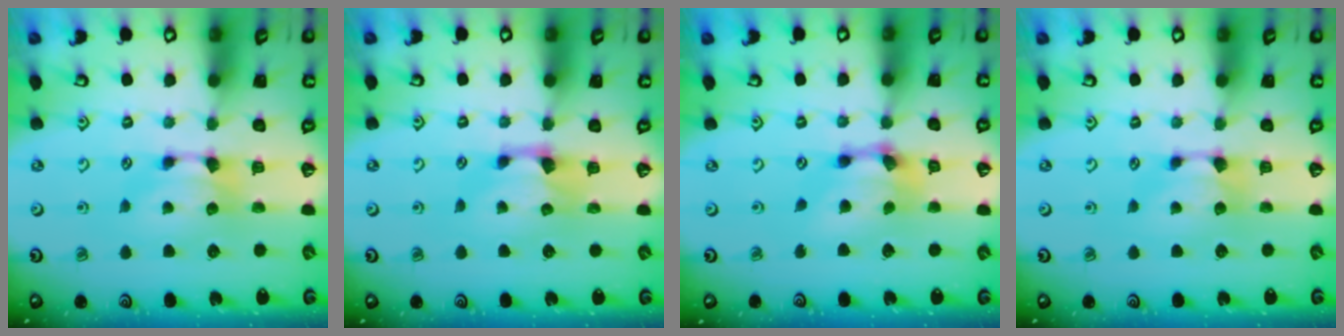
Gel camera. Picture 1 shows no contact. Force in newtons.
{"total": 0.6, "press": 0.1, "slide": 0.6}
{"total": 5.5, "press": 5.0, "slide": 2.4}
{"total": 0.5, "press": 0.4, "slide": 0.3}